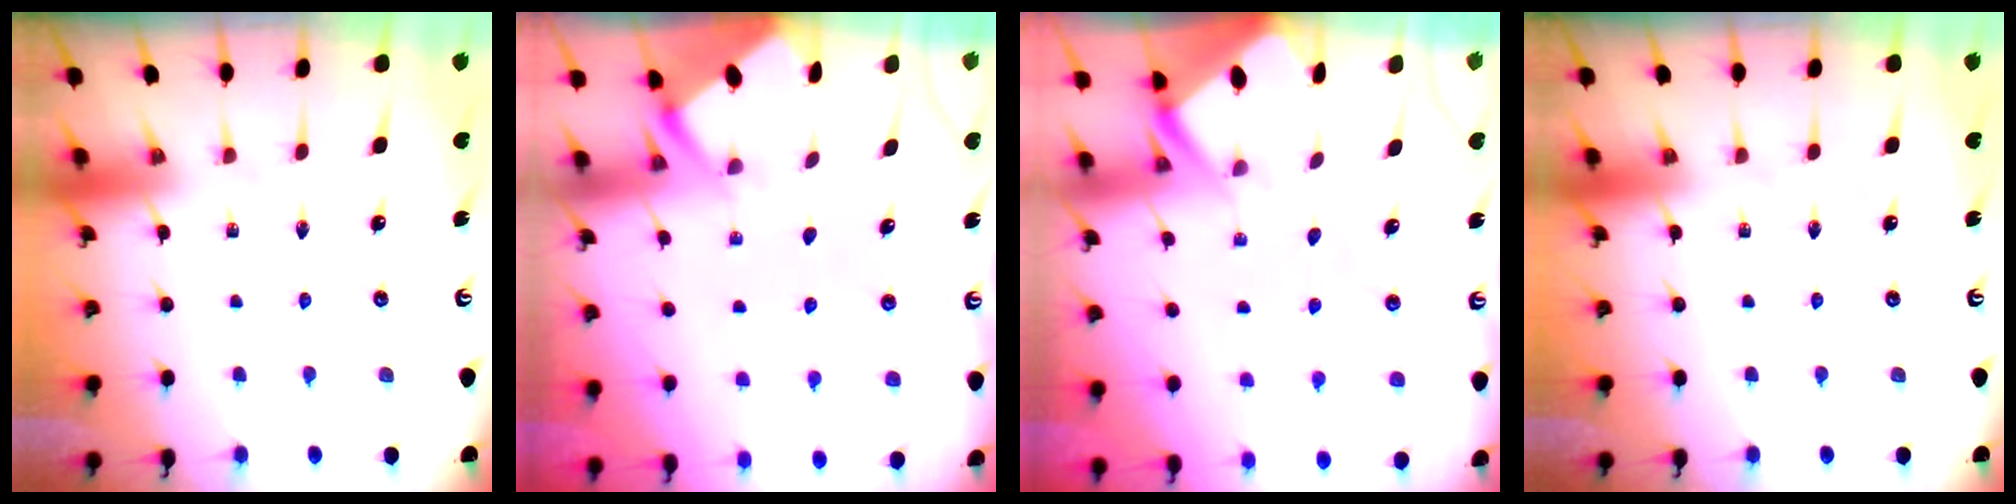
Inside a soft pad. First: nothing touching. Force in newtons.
{"total": 2.7, "press": 2.7, "slide": 0.2}
{"total": 3.2, "press": 3.2, "slide": 0.3}
{"total": 0.0}